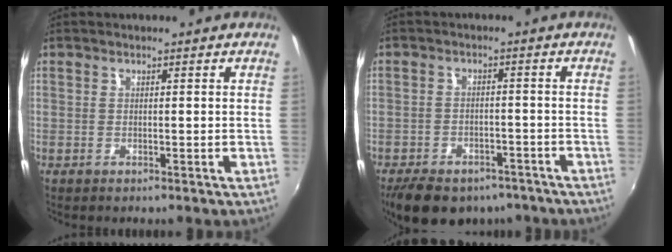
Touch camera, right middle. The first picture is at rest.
{"total": 14.4, "force": [-10.6, 7.2, 6.6], "torque": [-0.148, -0.008, -0.145]}